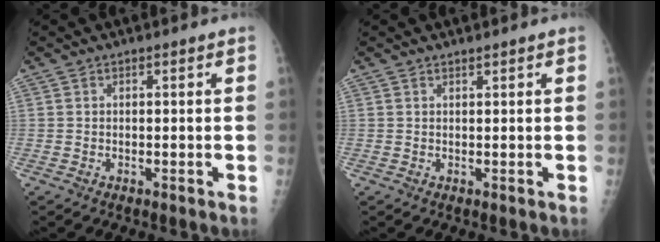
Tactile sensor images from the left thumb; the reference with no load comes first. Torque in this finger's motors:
{"motor_torque": [0.39, 0.21, -0.39, -0.11, 0.01]}